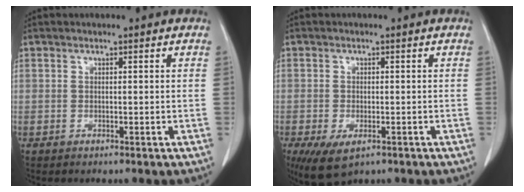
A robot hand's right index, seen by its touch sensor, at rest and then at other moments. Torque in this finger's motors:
{"motor_torque": [0.47, -0.57, -0.01, -0.01]}